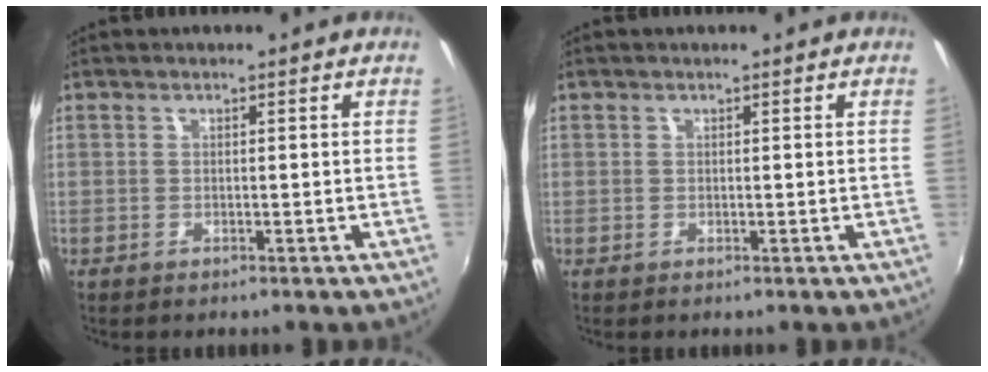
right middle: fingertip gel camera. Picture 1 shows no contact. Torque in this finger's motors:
{"motor_torque": [-1.38, 0.49, -0.62, -0.16]}